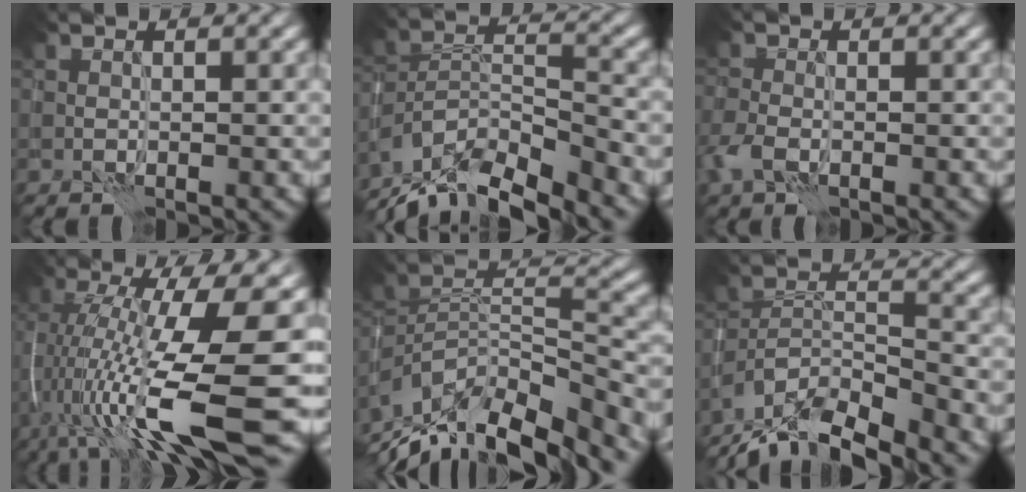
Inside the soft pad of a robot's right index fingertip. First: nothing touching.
{"total": 10.7, "force": [-9.3, 2.9, 4.6], "torque": [-0.084, 0.006, -0.156]}
{"total": 2.4, "force": [-1.2, 1.5, 1.5], "torque": [-0.035, -0.002, -0.027]}
{"total": 13.9, "force": [-3.5, 3.0, 13.1], "torque": [-0.242, -0.002, -0.042]}
{"total": 12.8, "force": [-9.7, 4.6, 7.0], "torque": [-0.149, 0.024, -0.162]}
{"total": 10.1, "force": [-8.9, 2.5, 4.0], "torque": [-0.063, -0.002, -0.148]}